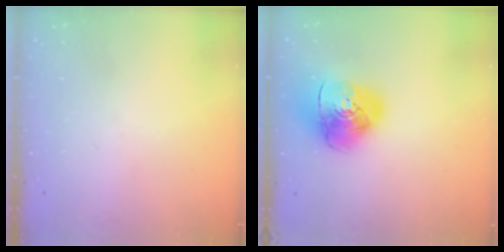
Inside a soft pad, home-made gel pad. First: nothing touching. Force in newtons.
{"total": 12.3, "press": 12.2, "slide": 1.9}